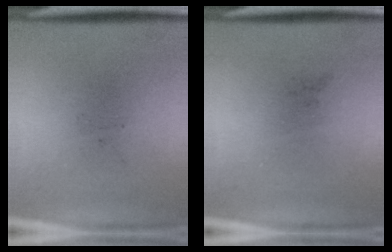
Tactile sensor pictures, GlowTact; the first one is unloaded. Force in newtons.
{"total": 0.0}